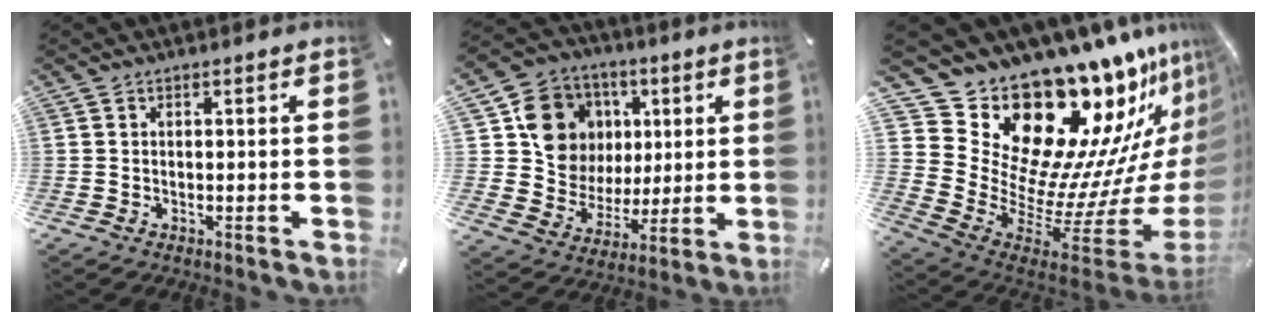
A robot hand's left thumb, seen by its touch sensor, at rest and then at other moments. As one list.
[{"total": 15.6, "force": [4.9, 14.1, 4.7], "torque": [-0.066, -0.024, 0.104]}, {"total": 26.4, "force": [18.0, 14.0, 13.4], "torque": [-0.196, -0.218, 0.366]}]